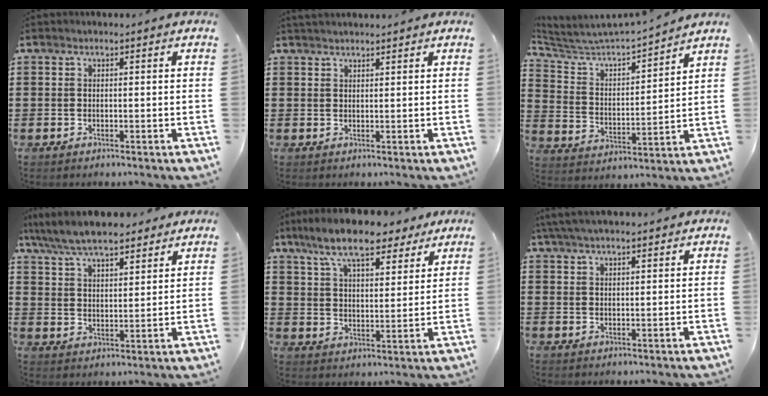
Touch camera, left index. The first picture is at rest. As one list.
[{"total": 1.3, "force": [1.3, 0.2, 0.2], "torque": [-0.006, 0.001, 0.025]}, {"total": 4.3, "force": [4.1, 0.6, 1.3], "torque": [-0.052, -0.035, 0.058]}, {"total": 8.2, "force": [7.4, 1.7, 3.0], "torque": [-0.085, -0.018, 0.136]}, {"total": 10.8, "force": [8.8, 2.6, 5.6], "torque": [-0.130, -0.020, 0.160]}, {"total": 4.0, "force": [3.5, 0.6, 1.9], "torque": [-0.046, 0.000, 0.064]}]